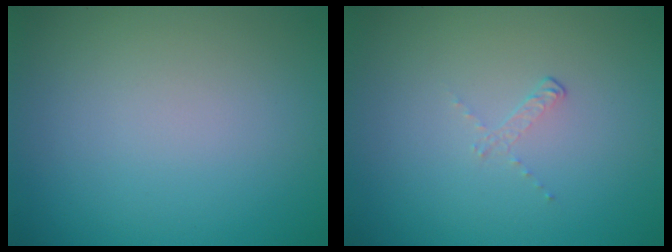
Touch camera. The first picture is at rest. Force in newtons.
{"total": 0.8, "press": 0.3, "slide": 0.7}